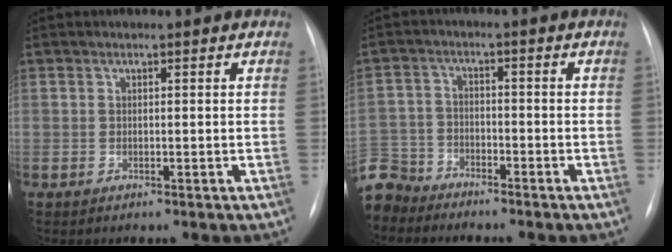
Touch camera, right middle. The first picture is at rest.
{"total": 7.5, "force": [-6.9, 2.9, 0.0], "torque": [-0.009, -0.001, -0.137]}